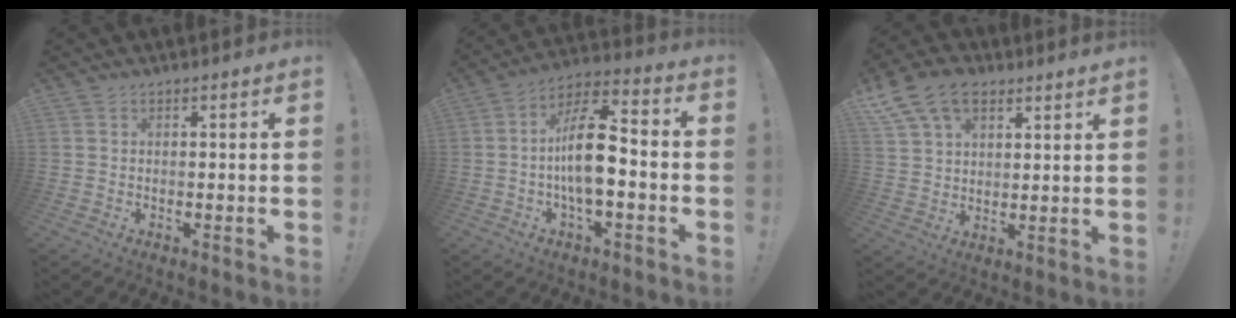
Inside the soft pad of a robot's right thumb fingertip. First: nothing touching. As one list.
[{"total": 15.3, "force": [-2.2, 6.8, 13.5], "torque": [-0.225, 0.014, -0.040]}, {"total": 11.4, "force": [7.1, 6.9, 5.7], "torque": [-0.110, -0.026, 0.141]}]